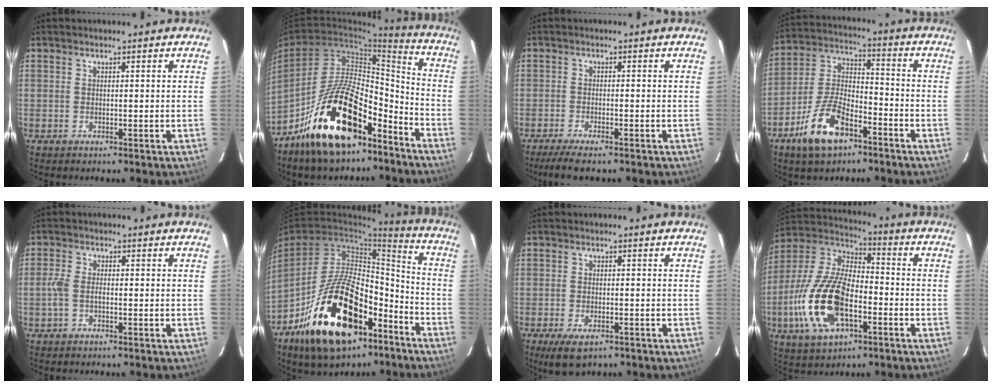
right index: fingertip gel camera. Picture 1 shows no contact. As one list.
[{"total": 21.2, "force": [-14.1, 8.9, 13.0], "torque": [-0.223, 0.025, -0.226]}, {"total": 5.9, "force": [-4.7, 0.8, 3.4], "torque": [-0.083, -0.021, -0.085]}, {"total": 13.5, "force": [-7.8, 6.2, 9.2], "torque": [-0.192, 0.011, -0.143]}, {"total": 3.2, "force": [-1.0, 1.6, 2.6], "torque": [-0.064, 0.004, -0.021]}, {"total": 24.4, "force": [-13.8, 12.2, 16.0], "torque": [-0.283, 0.017, -0.206]}, {"total": 6.0, "force": [-3.8, 2.7, 3.8], "torque": [-0.086, -0.024, -0.063]}, {"total": 20.3, "force": [-6.5, 10.0, 16.4], "torque": [-0.356, -0.010, -0.120]}]